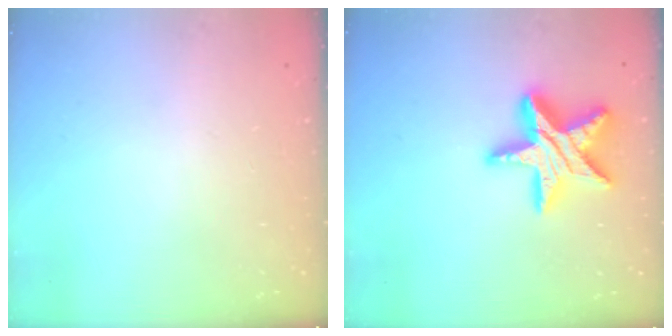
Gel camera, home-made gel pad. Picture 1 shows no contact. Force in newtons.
{"total": 19.2, "press": 19.1, "slide": 1.6}